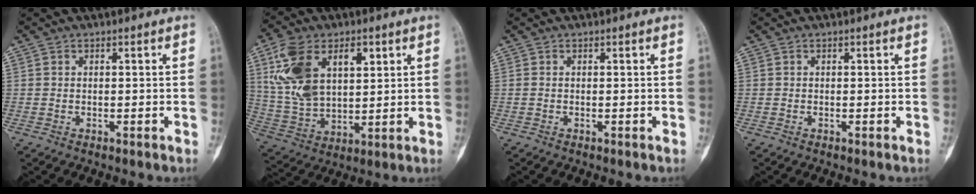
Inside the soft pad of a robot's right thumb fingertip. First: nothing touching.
{"total": 16.2, "force": [5.8, 9.7, 11.6], "torque": [-0.209, -0.011, 0.122]}
{"total": 0.0}
{"total": 0.0}